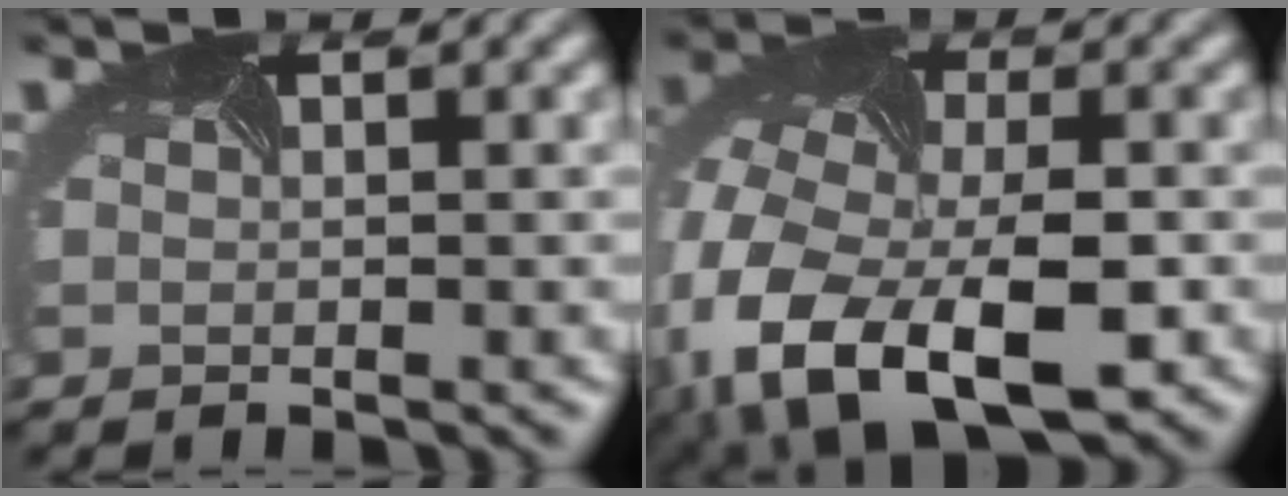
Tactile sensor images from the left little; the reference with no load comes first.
{"total": 14.2, "force": [-5.5, 8.8, 9.7], "torque": [-0.215, -0.035, -0.074]}